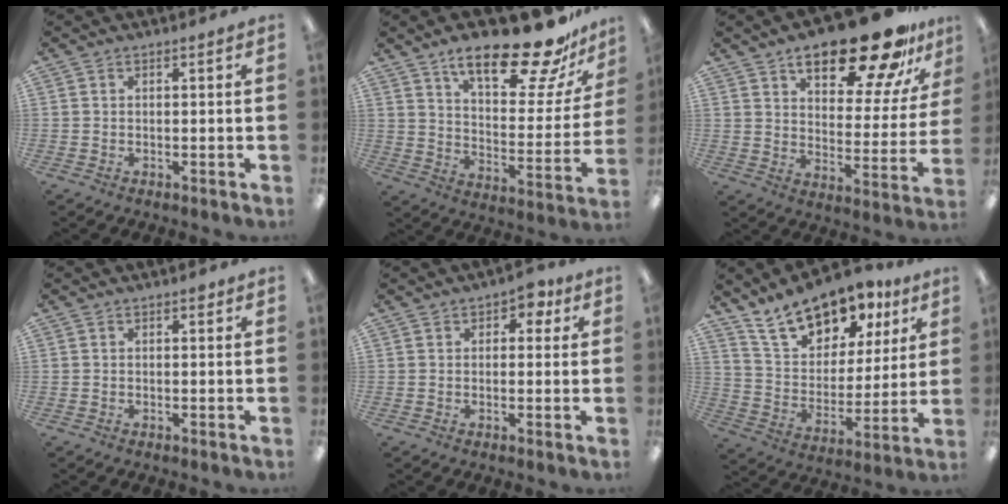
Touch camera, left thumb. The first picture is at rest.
{"total": 21.6, "force": [15.6, 7.1, 13.2], "torque": [-0.198, -0.098, 0.256]}
{"total": 22.3, "force": [16.0, 7.6, 13.5], "torque": [-0.198, -0.100, 0.261]}
{"total": 0.6, "force": [0.4, 0.3, 0.3], "torque": [0.001, -0.001, 0.005]}
{"total": 4.0, "force": [1.7, 2.6, 2.4], "torque": [-0.019, -0.002, 0.023]}
{"total": 16.8, "force": [12.8, 8.6, 6.8], "torque": [-0.119, -0.078, 0.232]}